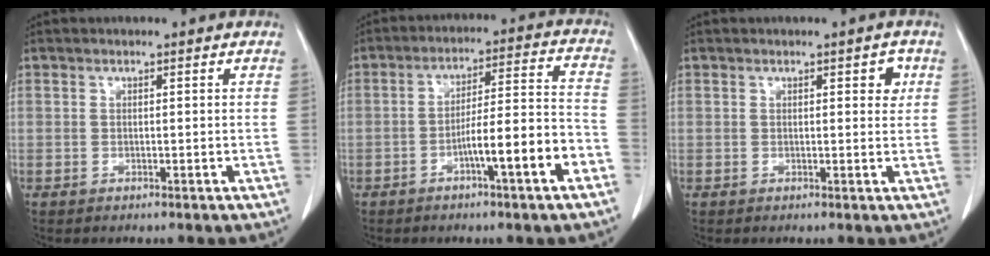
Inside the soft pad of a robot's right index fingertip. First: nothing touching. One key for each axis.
{"total": 10.6, "fx": -4.8, "fy": 0.4, "fz": 9.4, "tx": -0.145, "ty": 0.020, "tz": -0.073}
{"total": 2.1, "fx": 0.8, "fy": 0.8, "fz": 1.7, "tx": -0.016, "ty": 0.000, "tz": 0.009}